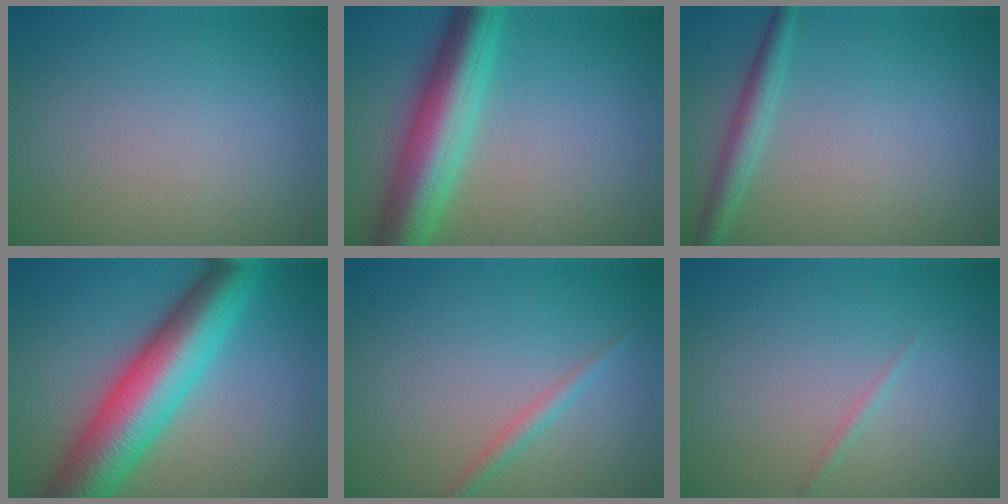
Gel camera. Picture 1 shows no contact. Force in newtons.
{"total": 8.0, "press": 8.0, "slide": 0.2}
{"total": 2.3, "press": 2.3, "slide": 0.1}
{"total": 10.5, "press": 10.5, "slide": 0.1}
{"total": 1.4, "press": 1.4, "slide": 0.1}
{"total": 0.6, "press": 0.6, "slide": 0.0}